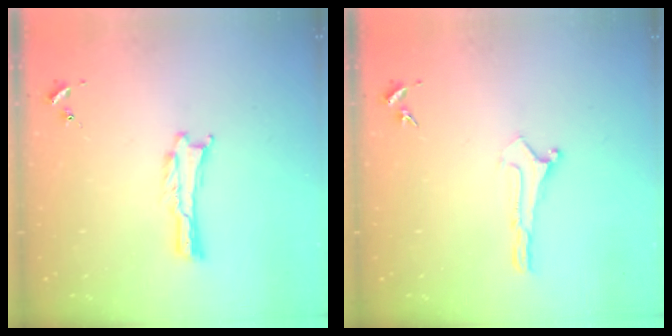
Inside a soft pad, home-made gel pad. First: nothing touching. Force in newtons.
{"total": 0.0}